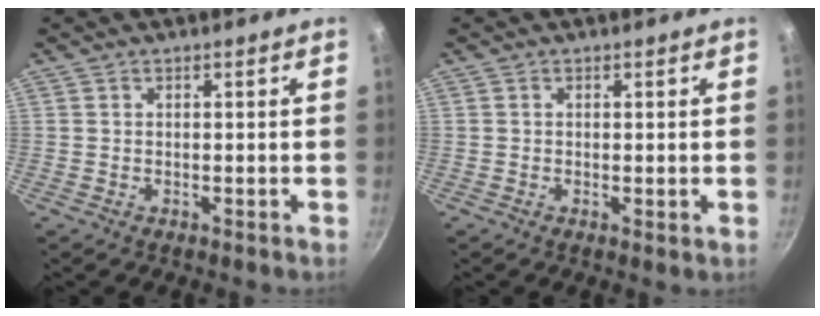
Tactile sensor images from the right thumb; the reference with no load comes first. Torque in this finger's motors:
{"motor_torque": [-0.48, -0.39, -0.19, 0.07, -0.01]}